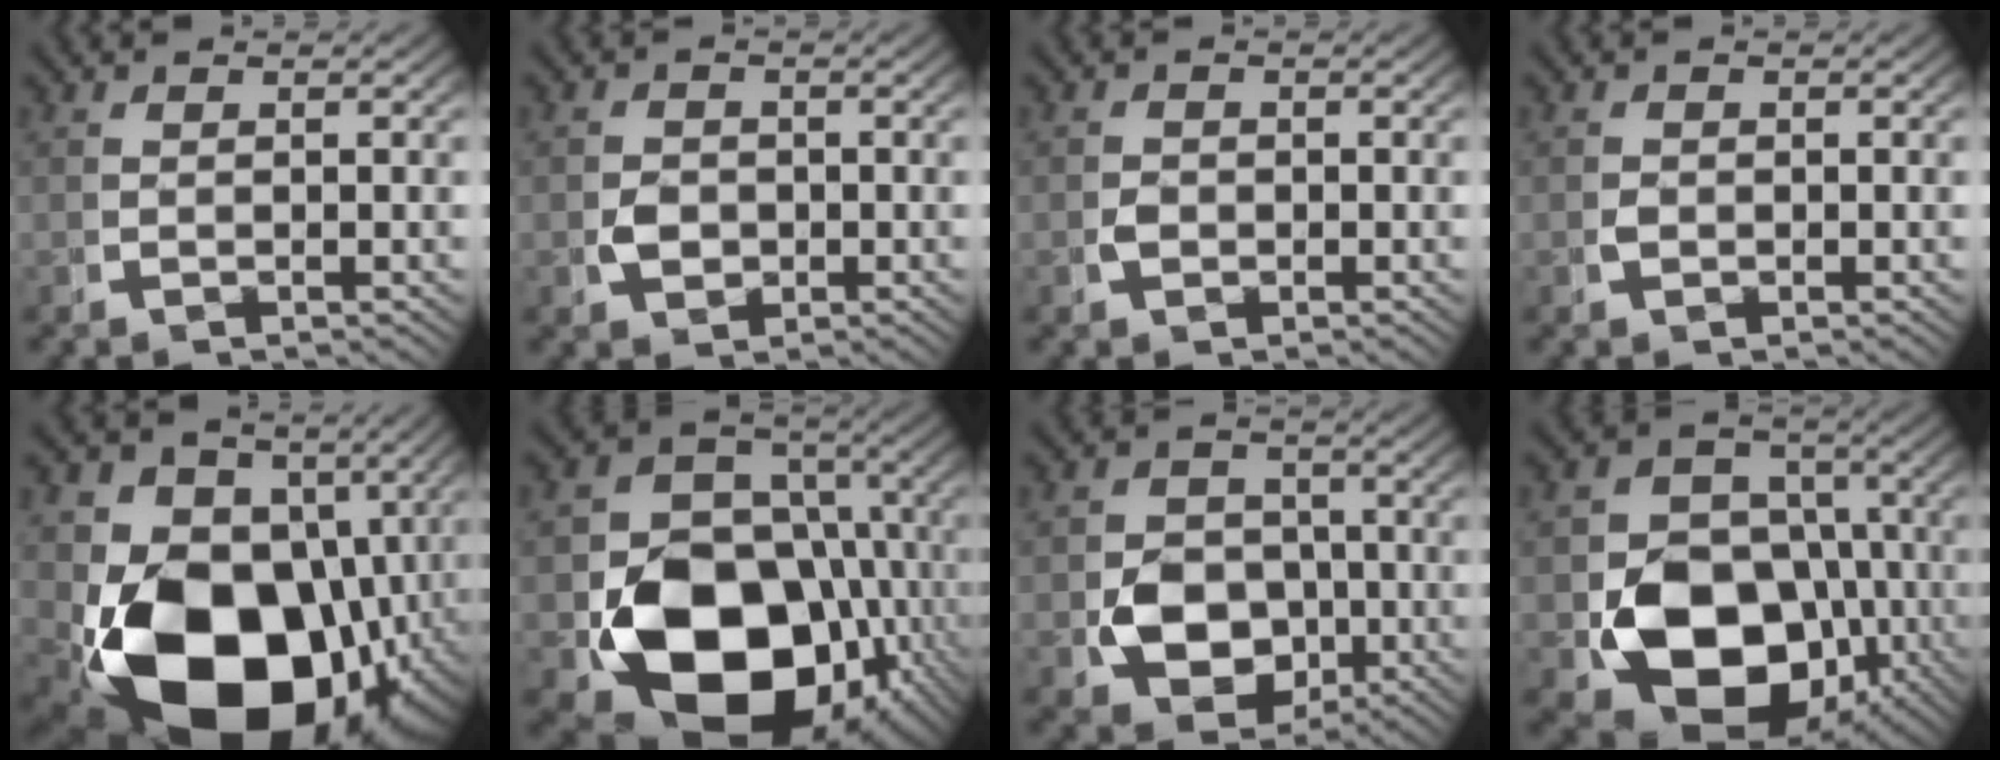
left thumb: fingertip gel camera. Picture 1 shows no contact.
{"total": 2.3, "force": [-0.4, 2.0, 1.1], "torque": [-0.018, -0.012, 0.001]}
{"total": 1.0, "force": [-0.4, 0.9, 0.3], "torque": [-0.010, -0.010, -0.004]}
{"total": 0.6, "force": [-0.2, 0.5, 0.2], "torque": [-0.010, -0.009, 0.000]}
{"total": 22.7, "force": [-4.6, 16.2, 15.3], "torque": [-0.287, -0.110, -0.037]}
{"total": 20.4, "force": [-5.4, 14.4, 13.4], "torque": [-0.230, -0.083, -0.051]}
{"total": 9.3, "force": [-1.7, 7.9, 4.7], "torque": [-0.090, -0.046, -0.014]}
{"total": 15.1, "force": [-4.0, 11.6, 8.8], "torque": [-0.166, -0.077, -0.037]}